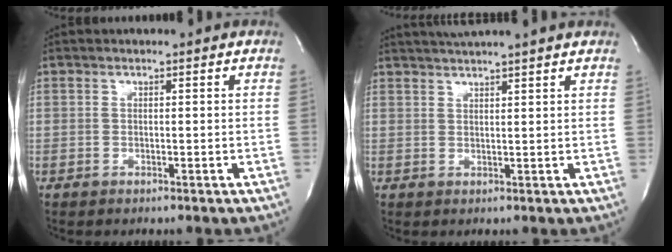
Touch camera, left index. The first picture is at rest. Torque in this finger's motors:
{"motor_torque": [0.31, -0.30, 0.40, 0.12]}